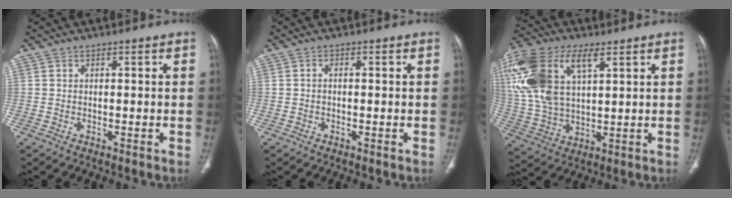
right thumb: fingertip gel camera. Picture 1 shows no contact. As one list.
[{"total": 0.6, "force": [-0.1, 0.5, 0.4], "torque": [-0.006, 0.002, -0.005]}, {"total": 23.3, "force": [9.2, 12.3, 17.5], "torque": [-0.409, 0.007, 0.175]}]